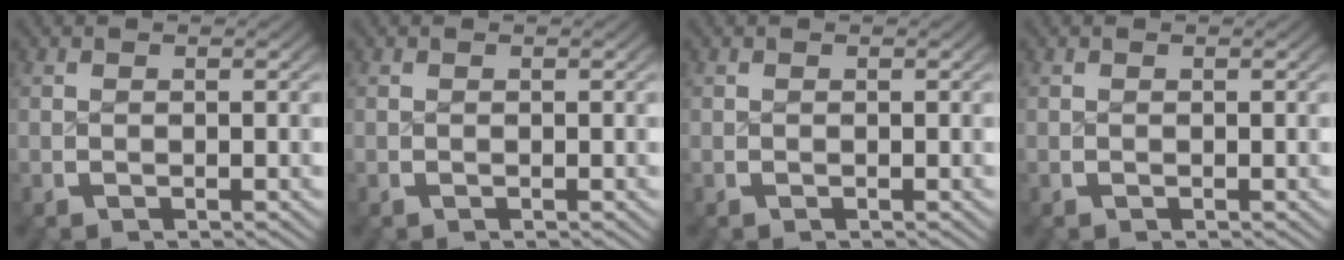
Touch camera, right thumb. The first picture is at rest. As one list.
[{"total": 0.0}, {"total": 0.0}, {"total": 0.0}]